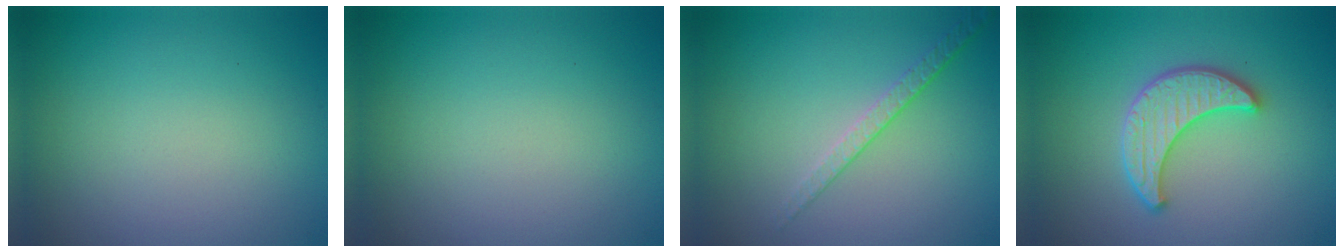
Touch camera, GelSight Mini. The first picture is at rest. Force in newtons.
{"total": 0.0}
{"total": 1.9, "press": 1.4, "slide": 1.3}
{"total": 3.8, "press": 3.5, "slide": 1.4}